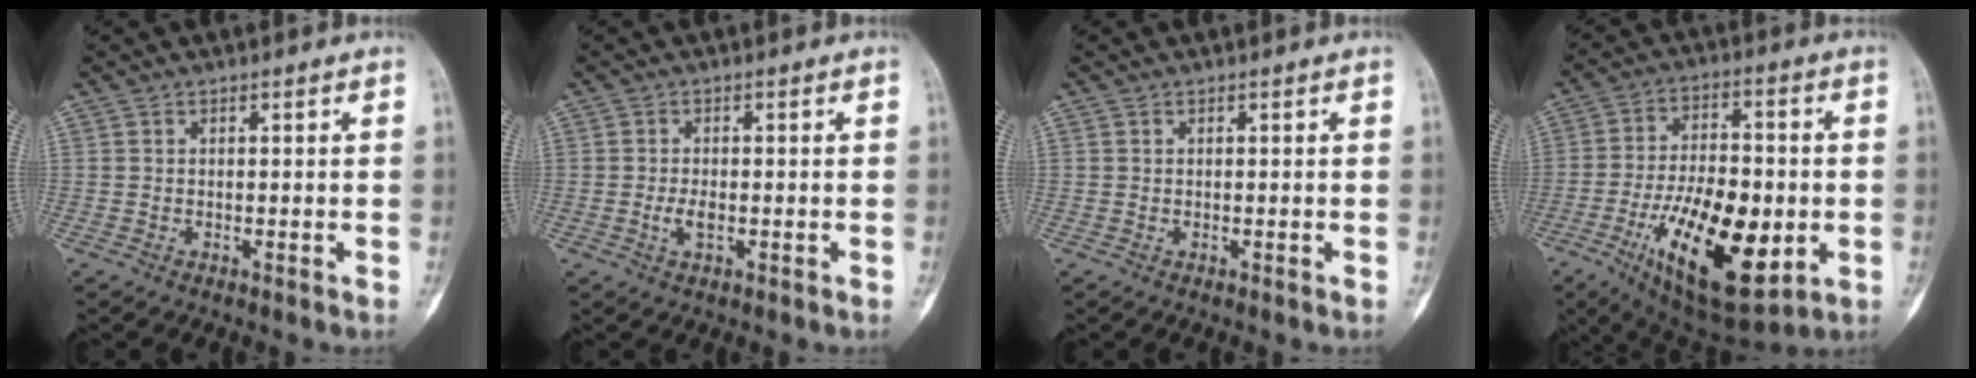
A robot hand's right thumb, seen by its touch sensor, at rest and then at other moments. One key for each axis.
{"total": 2.6, "fx": -0.5, "fy": 1.3, "fz": 2.2, "tx": -0.044, "ty": -0.001, "tz": -0.008}
{"total": 0.0}
{"total": 22.4, "fx": -5.9, "fy": 10.3, "fz": 19.0, "tx": -0.307, "ty": 0.004, "tz": -0.080}